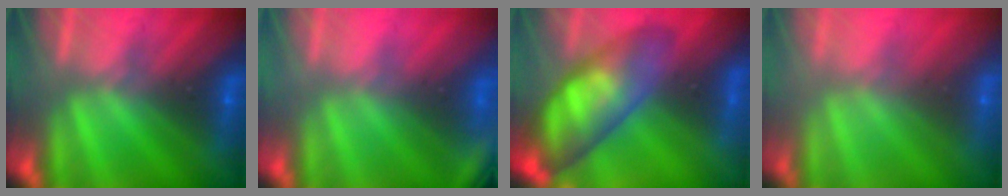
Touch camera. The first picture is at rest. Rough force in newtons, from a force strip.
{"total": 2.7}
{"total": 7.7}
{"total": 6.1}